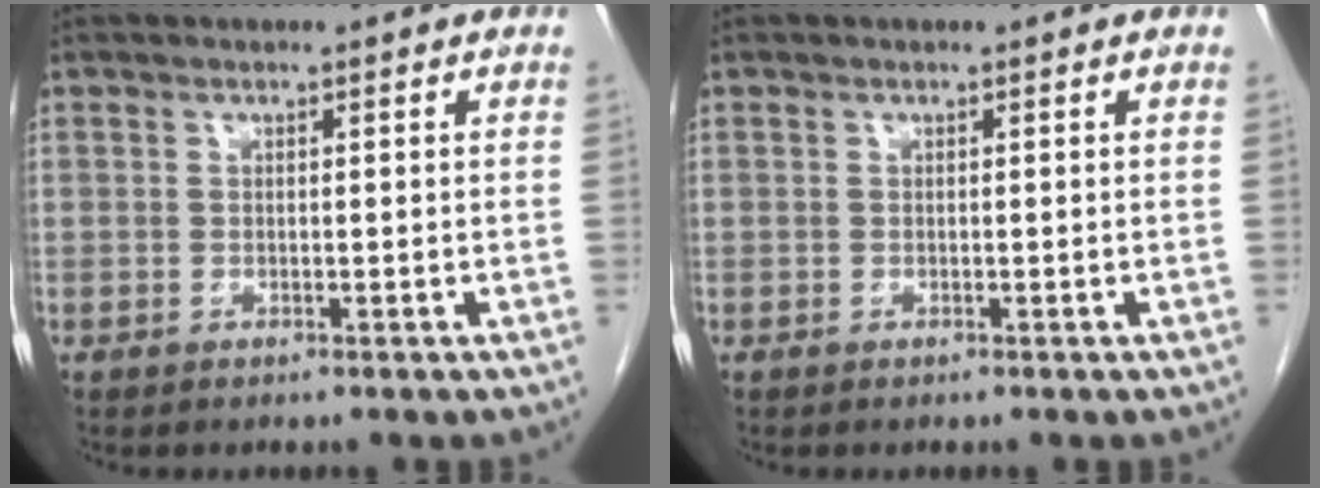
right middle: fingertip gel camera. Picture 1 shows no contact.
{"total": 0.0}